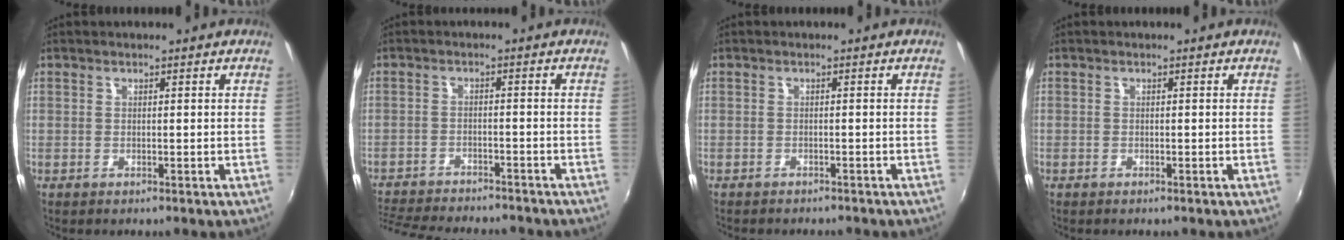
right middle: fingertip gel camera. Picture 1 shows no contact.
{"total": 14.6, "force": [-13.0, 3.1, 5.9], "torque": [-0.133, -0.019, -0.194]}
{"total": 3.3, "force": [-3.0, 0.7, 1.1], "torque": [-0.028, -0.012, -0.044]}
{"total": 0.6, "force": [-0.4, 0.4, 0.0], "torque": [-0.001, 0.002, -0.007]}